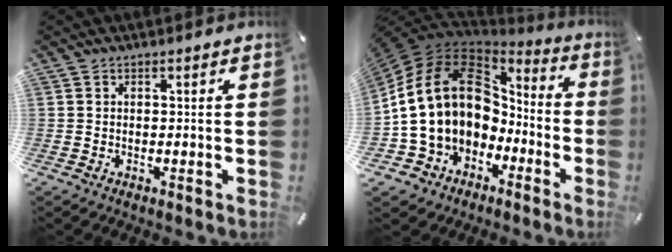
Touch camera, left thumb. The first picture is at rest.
{"total": 18.4, "force": [1.7, 14.4, 11.2], "torque": [-0.247, -0.002, 0.038]}